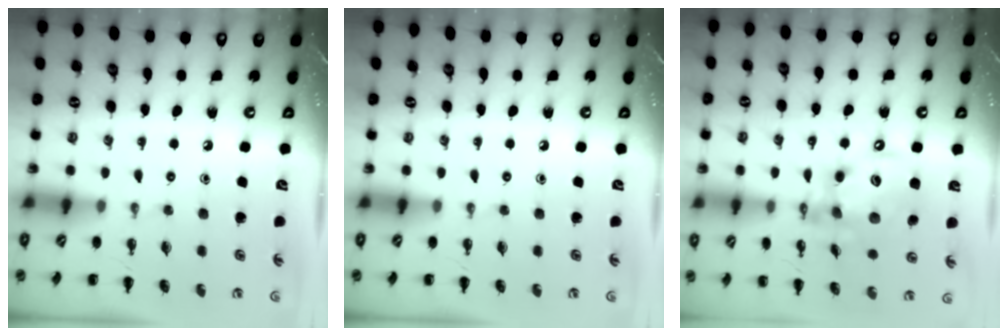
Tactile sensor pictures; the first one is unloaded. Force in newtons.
{"total": 0.0}
{"total": 13.7, "press": 13.3, "slide": 3.5}